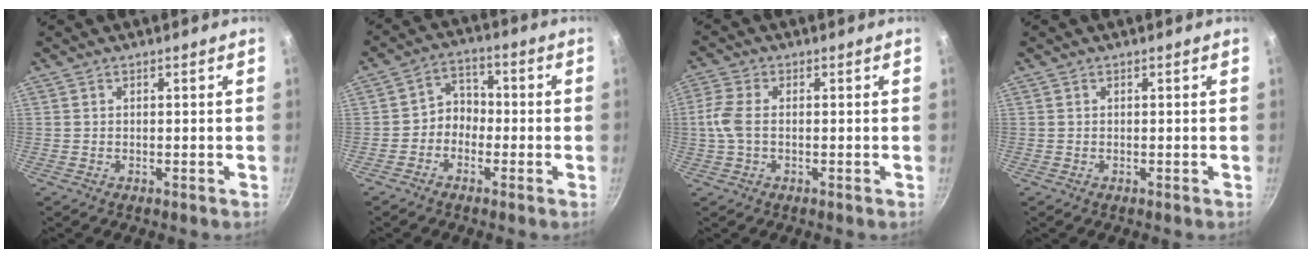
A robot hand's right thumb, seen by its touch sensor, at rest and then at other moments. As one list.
[{"total": 4.7, "force": [-1.6, 3.9, 2.2], "torque": [-0.005, 0.029, -0.037]}, {"total": 5.0, "force": [-0.3, 2.8, 4.1], "torque": [-0.100, 0.009, -0.013]}, {"total": 0.0}]